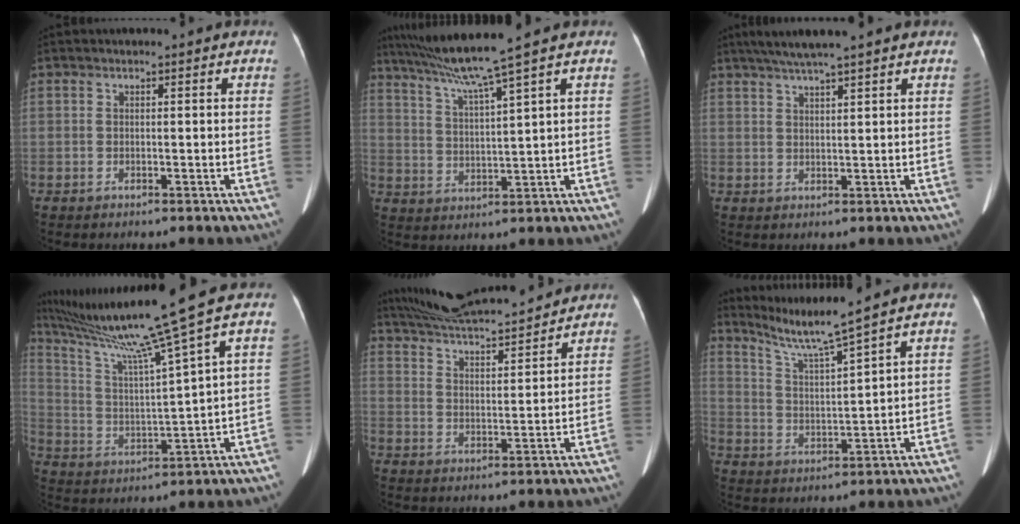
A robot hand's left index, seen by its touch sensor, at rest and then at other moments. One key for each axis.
{"total": 9.1, "fx": 7.0, "fy": -2.6, "fz": 5.1, "tx": -0.094, "ty": 0.003, "tz": 0.130}
{"total": 7.3, "fx": 5.9, "fy": -0.4, "fz": 4.3, "tx": -0.074, "ty": 0.030, "tz": 0.092}
{"total": 15.4, "fx": 11.7, "fy": -3.9, "fz": 9.3, "tx": -0.163, "ty": -0.024, "tz": 0.208}
{"total": 17.2, "fx": 16.0, "fy": 1.3, "fz": 6.0, "tx": -0.107, "ty": 0.026, "tz": 0.250}
{"total": 8.1, "fx": 6.9, "fy": -2.5, "fz": 3.3, "tx": -0.068, "ty": -0.014, "tz": 0.136}